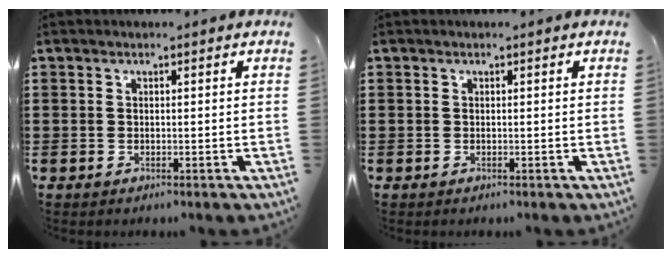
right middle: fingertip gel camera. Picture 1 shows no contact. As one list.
[{"total": 0.0}]